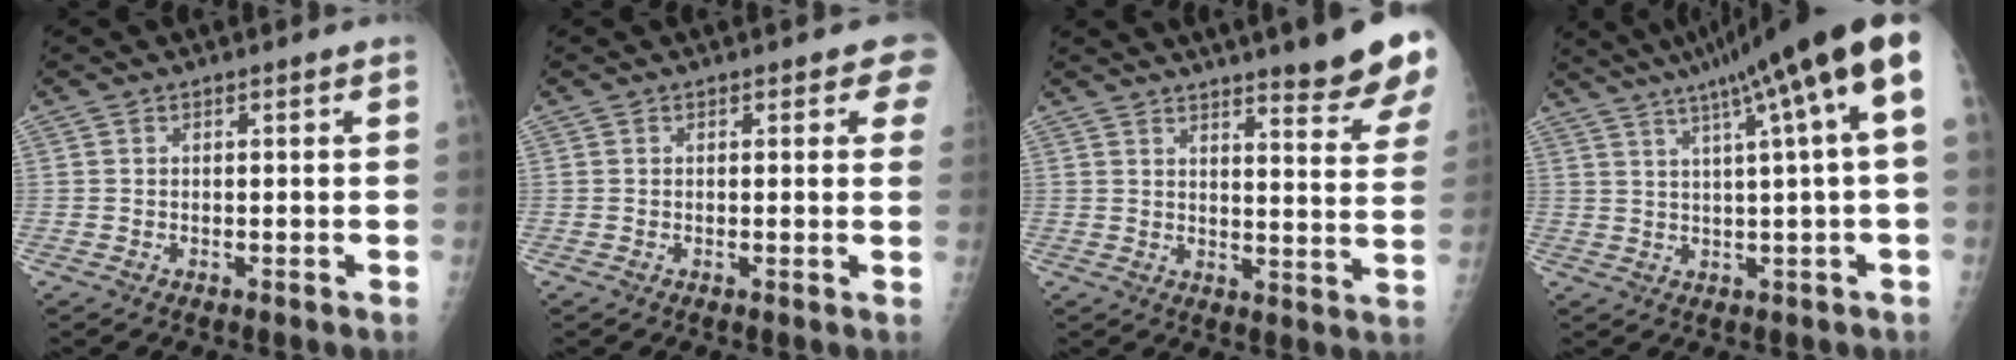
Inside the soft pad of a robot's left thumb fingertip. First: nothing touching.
{"total": 3.0, "force": [1.7, 1.5, 1.9], "torque": [0.006, -0.003, 0.008]}
{"total": 15.6, "force": [11.9, 1.8, 9.9], "torque": [-0.097, -0.070, 0.145]}
{"total": 16.3, "force": [7.4, 0.8, 14.5], "torque": [-0.216, 0.025, 0.107]}